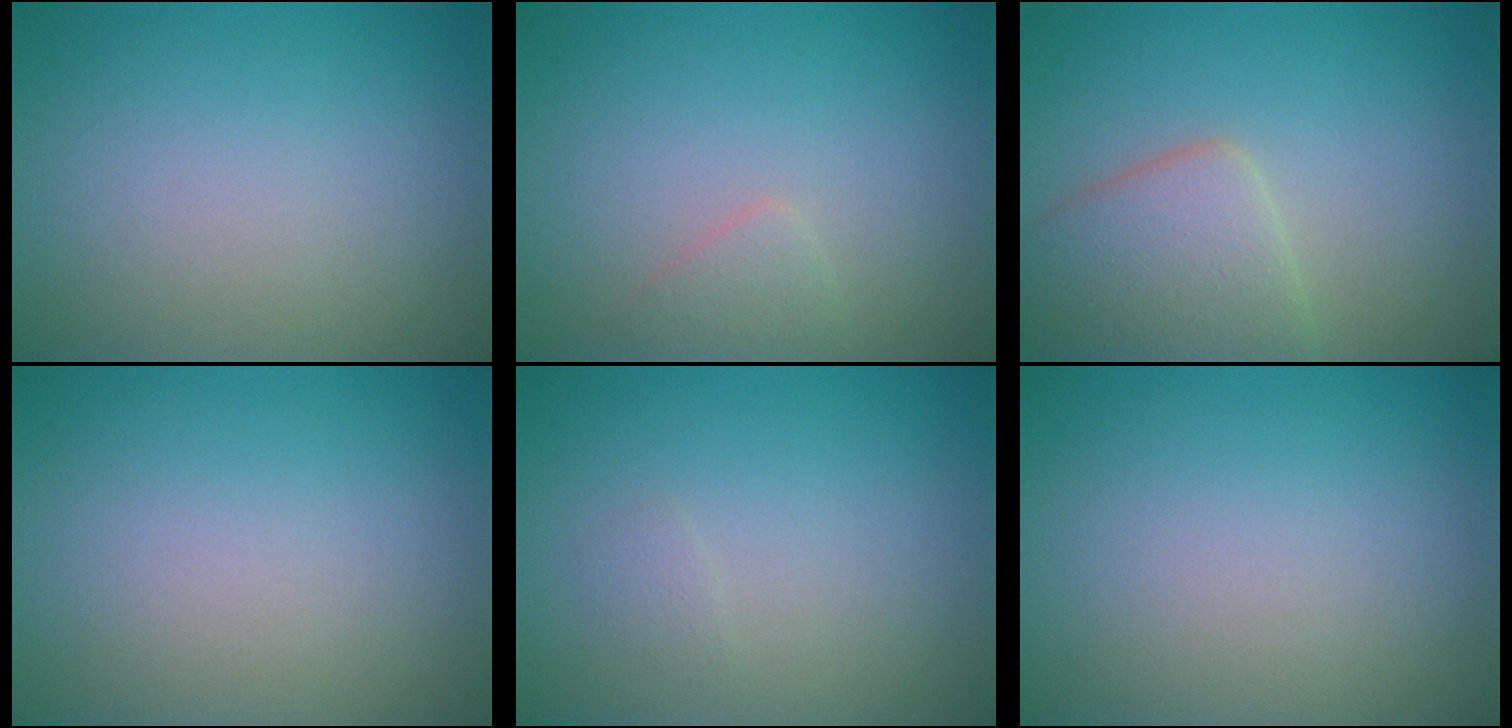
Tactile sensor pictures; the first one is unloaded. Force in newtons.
{"total": 1.2, "press": 1.2, "slide": 0.1}
{"total": 4.5, "press": 4.5, "slide": 0.2}
{"total": 0.0}
{"total": 0.6, "press": 0.6, "slide": 0.0}
{"total": 0.0}